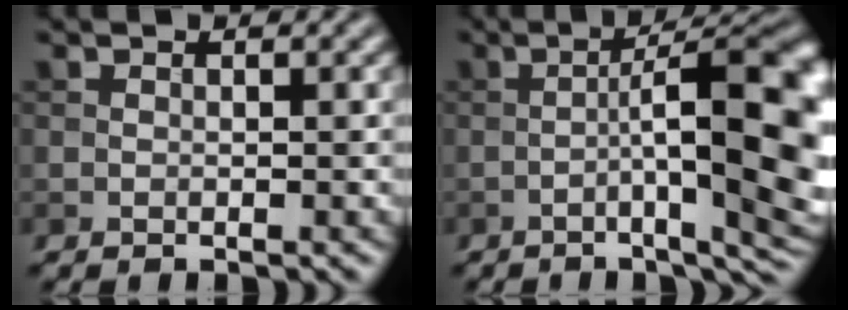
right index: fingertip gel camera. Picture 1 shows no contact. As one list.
[{"total": 15.9, "force": [-1.9, 4.5, 15.1], "torque": [-0.184, 0.008, -0.022]}]